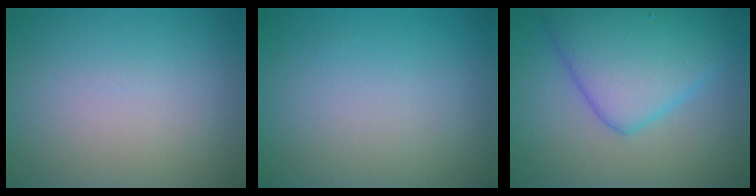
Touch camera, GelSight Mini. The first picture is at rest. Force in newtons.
{"total": 0.0}
{"total": 7.2, "press": 7.2, "slide": 0.3}